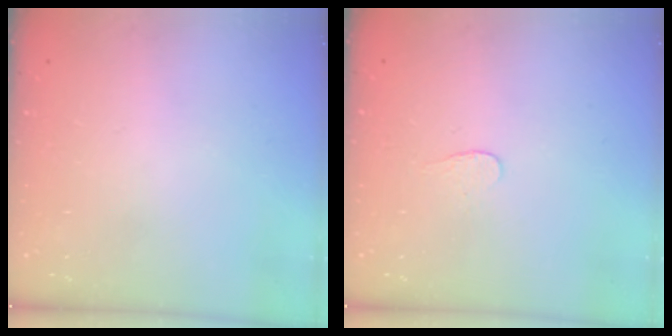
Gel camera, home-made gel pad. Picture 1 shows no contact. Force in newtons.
{"total": 2.7, "press": 2.7, "slide": 0.3}